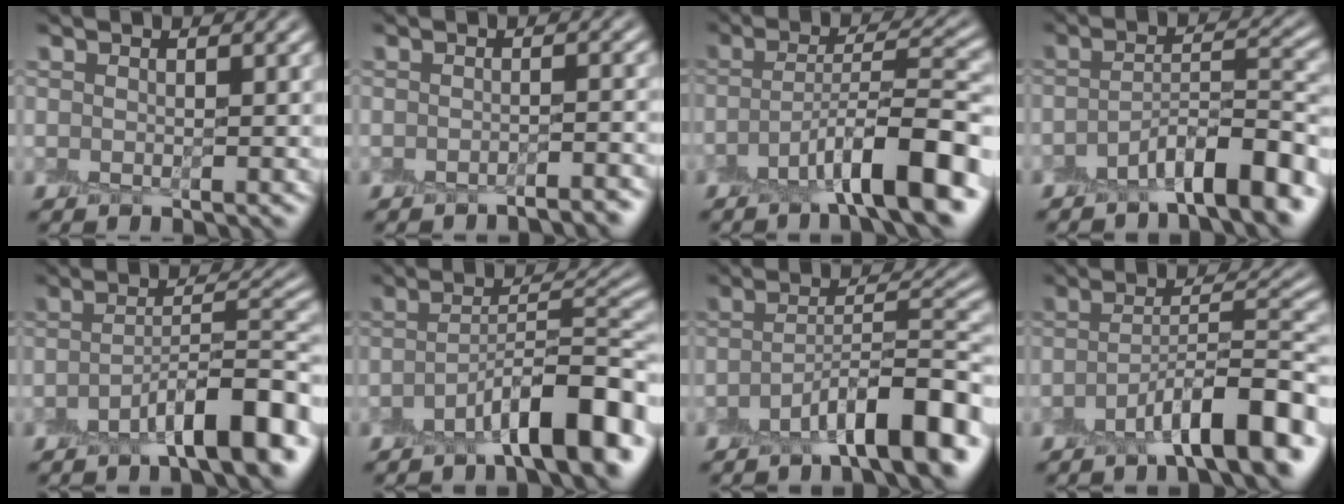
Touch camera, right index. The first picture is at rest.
{"total": 2.5, "force": [-2.3, 0.5, 1.0], "torque": [0.002, 0.005, -0.034]}
{"total": 8.8, "force": [-4.4, 2.0, 7.4], "torque": [-0.111, 0.015, -0.078]}
{"total": 6.8, "force": [-4.1, 1.6, 5.2], "torque": [-0.075, 0.012, -0.070]}
{"total": 7.4, "force": [-4.0, 1.8, 6.0], "torque": [-0.085, 0.016, -0.067]}
{"total": 8.2, "force": [-4.2, 2.1, 6.7], "torque": [-0.096, 0.018, -0.071]}
{"total": 8.2, "force": [-4.5, 2.0, 6.6], "torque": [-0.096, 0.015, -0.076]}
{"total": 8.3, "force": [-4.5, 2.0, 6.7], "torque": [-0.098, 0.015, -0.076]}